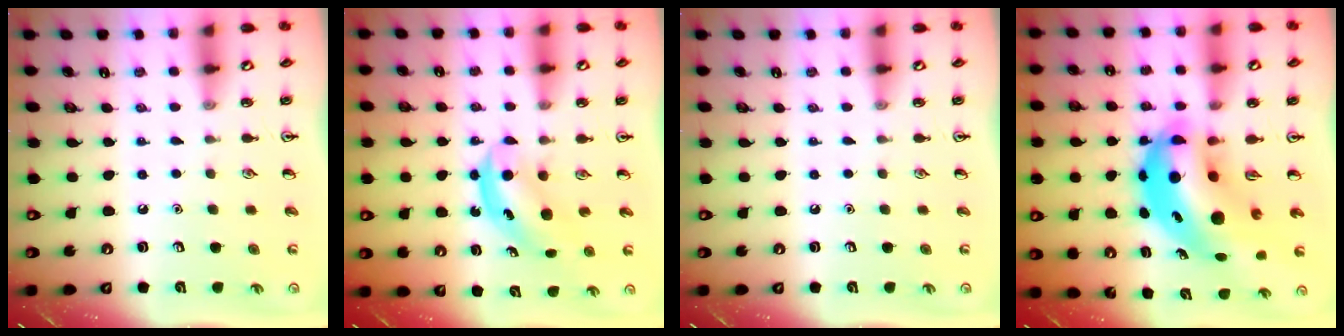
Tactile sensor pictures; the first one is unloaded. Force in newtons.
{"total": 5.3, "press": 5.2, "slide": 0.9}
{"total": 0.0}
{"total": 14.6, "press": 14.1, "slide": 4.1}